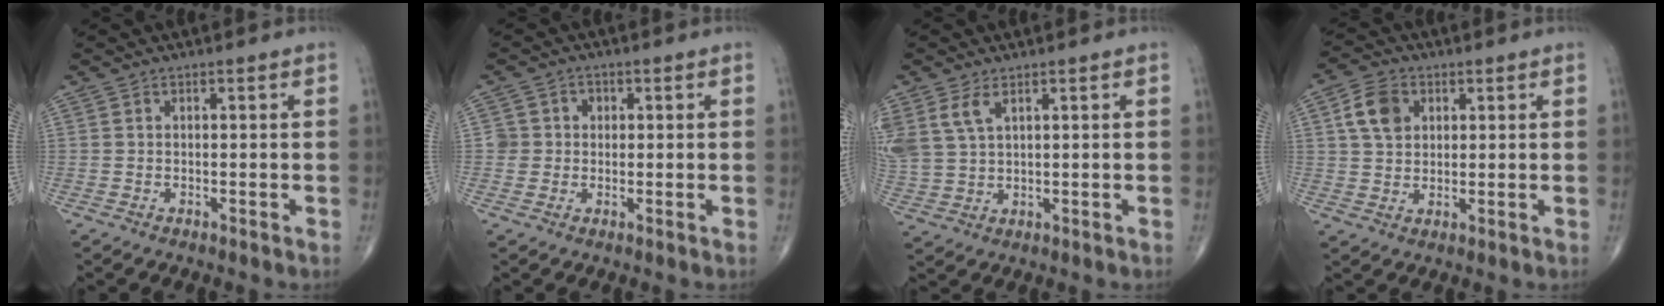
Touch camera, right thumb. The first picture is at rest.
{"total": 4.0, "force": [0.7, 3.9, 0.6], "torque": [0.022, 0.005, 0.007]}
{"total": 6.9, "force": [3.5, 3.7, 4.7], "torque": [-0.111, -0.002, 0.083]}
{"total": 7.0, "force": [2.3, 5.2, 4.2], "torque": [-0.062, 0.000, 0.039]}